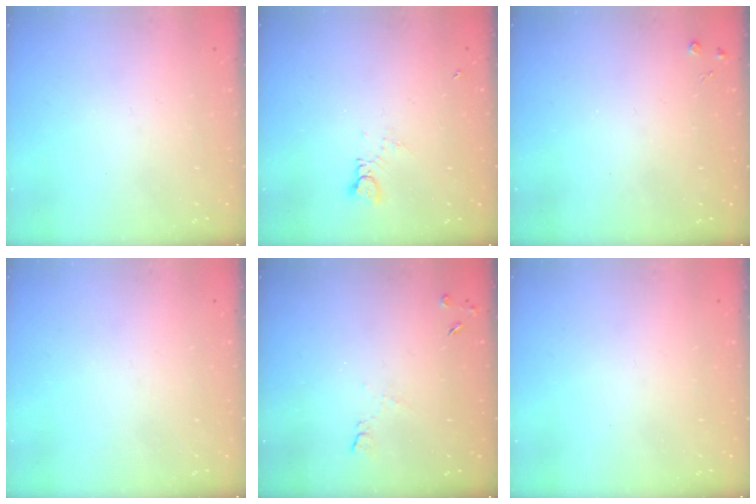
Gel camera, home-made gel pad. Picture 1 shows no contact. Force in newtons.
{"total": 1.6, "press": 1.6, "slide": 0.2}
{"total": 3.3, "press": 3.2, "slide": 0.6}
{"total": 0.0}
{"total": 4.1, "press": 4.0, "slide": 0.8}
{"total": 0.0}